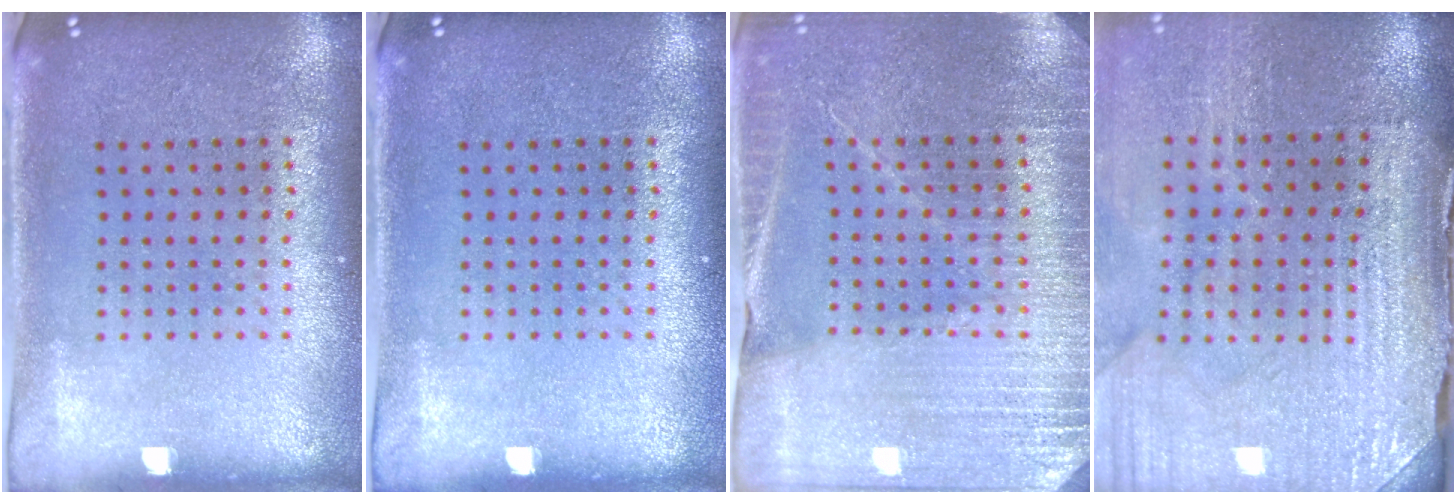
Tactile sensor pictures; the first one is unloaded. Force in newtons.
{"total": 0.0}
{"total": 3.3, "press": 3.2, "slide": 0.6}
{"total": 3.8, "press": 3.5, "slide": 1.4}